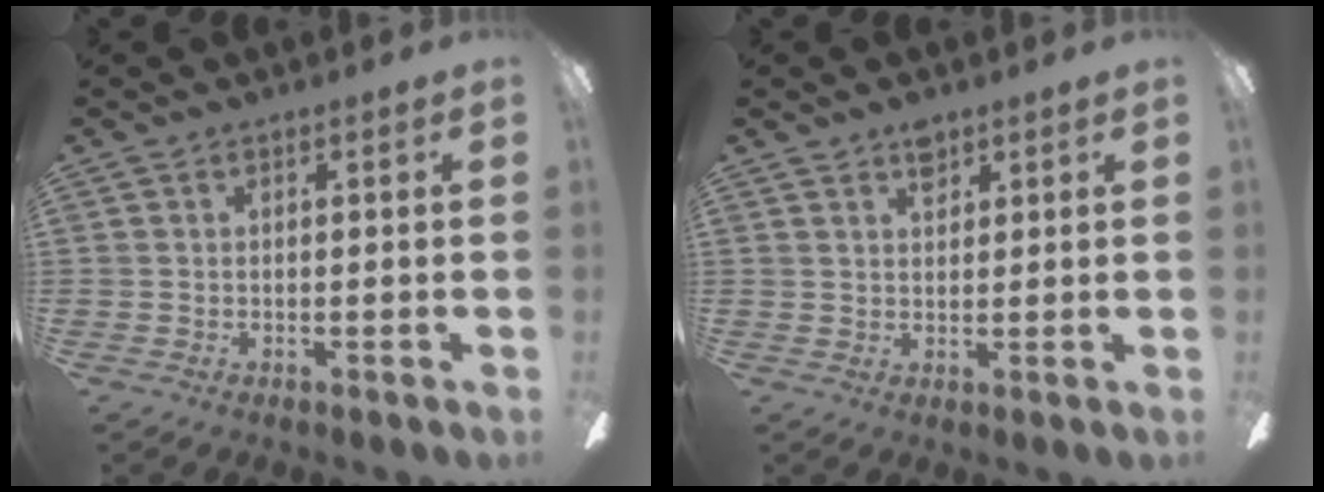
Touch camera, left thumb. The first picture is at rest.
{"total": 3.1, "force": [2.4, 1.6, 1.2], "torque": [-0.012, -0.007, 0.041]}